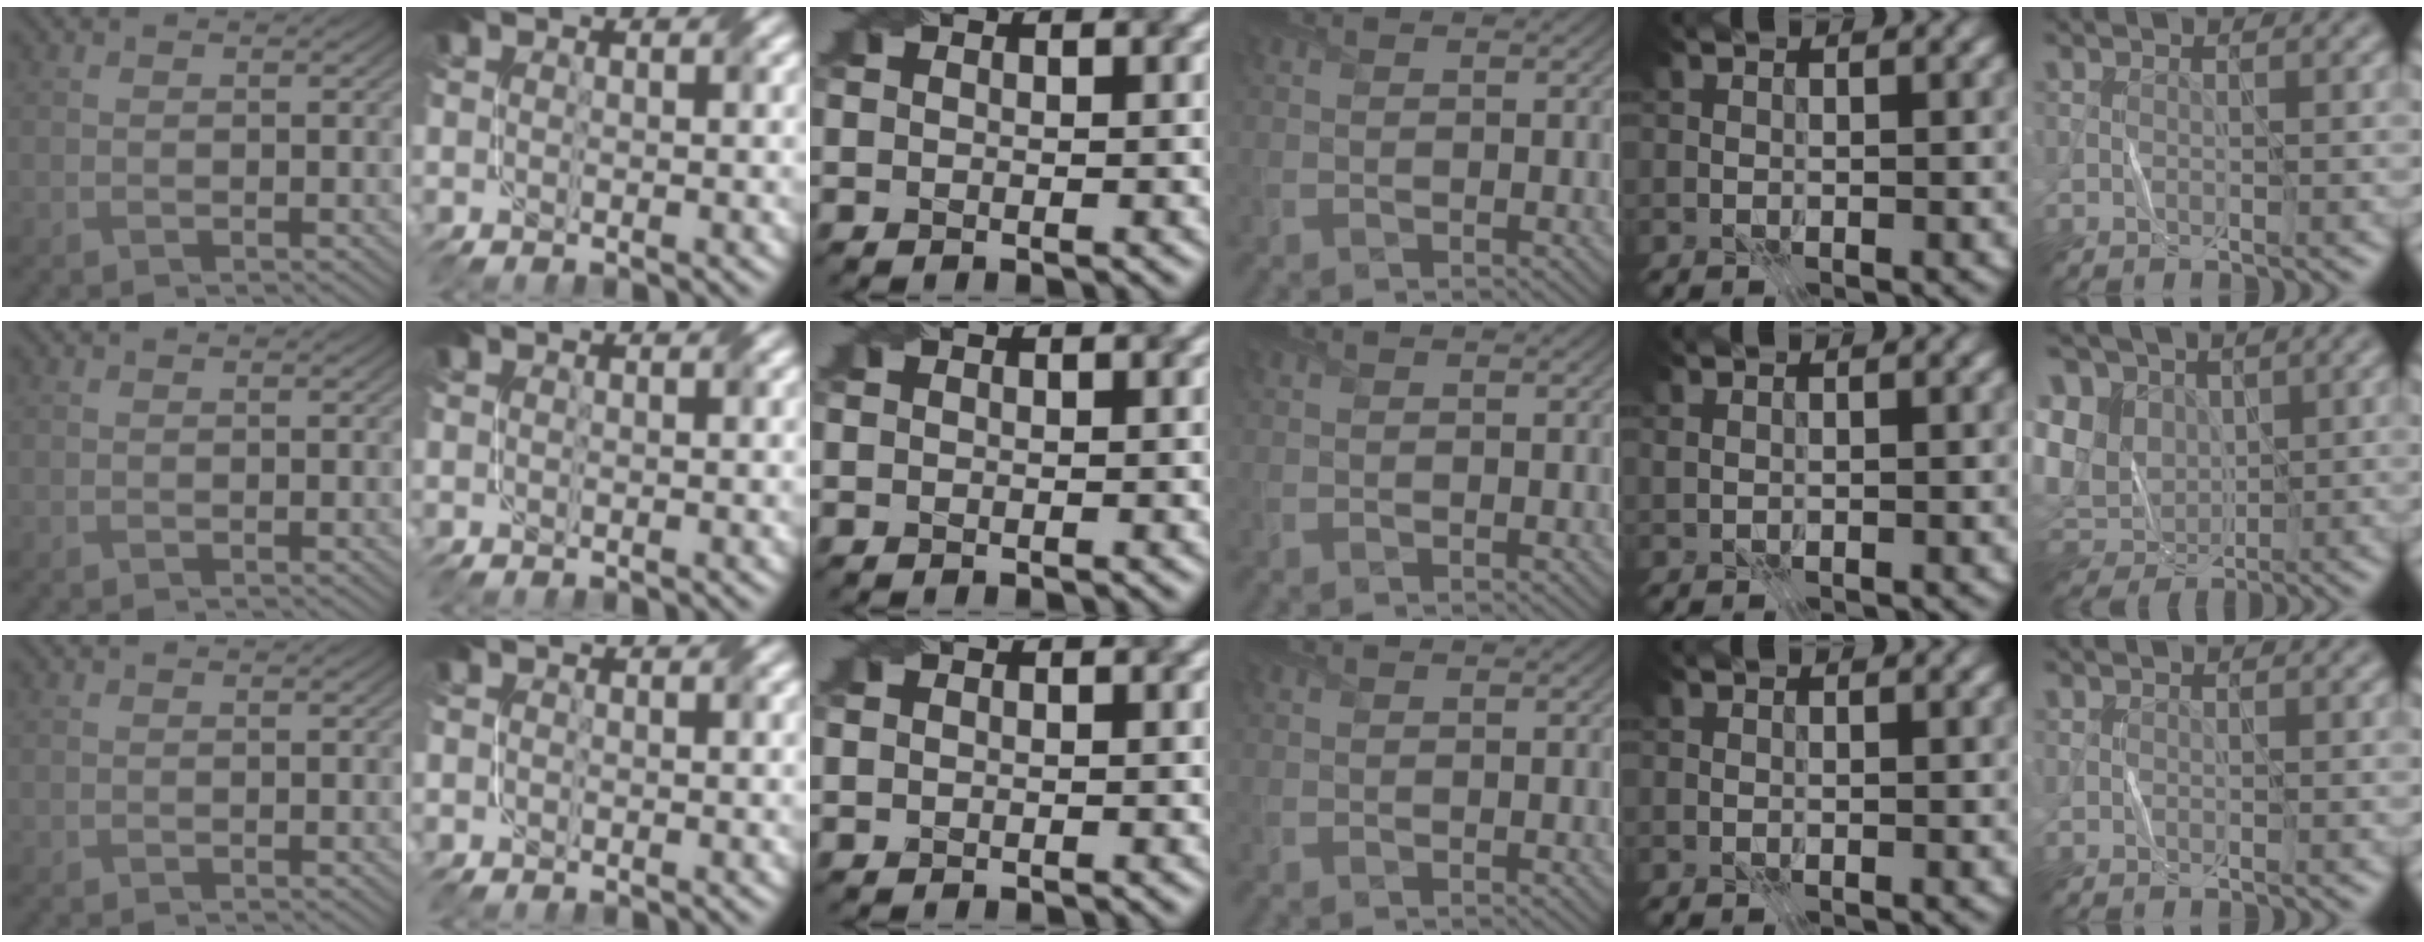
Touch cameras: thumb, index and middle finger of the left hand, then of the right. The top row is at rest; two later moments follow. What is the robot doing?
{"motion": "fold", "object": "paper"}